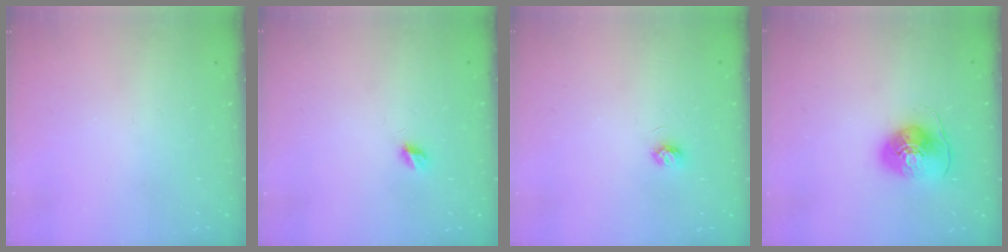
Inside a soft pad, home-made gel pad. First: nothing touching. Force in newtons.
{"total": 5.0, "press": 5.0, "slide": 0.4}
{"total": 3.4, "press": 3.4, "slide": 0.4}
{"total": 9.8, "press": 9.7, "slide": 1.4}